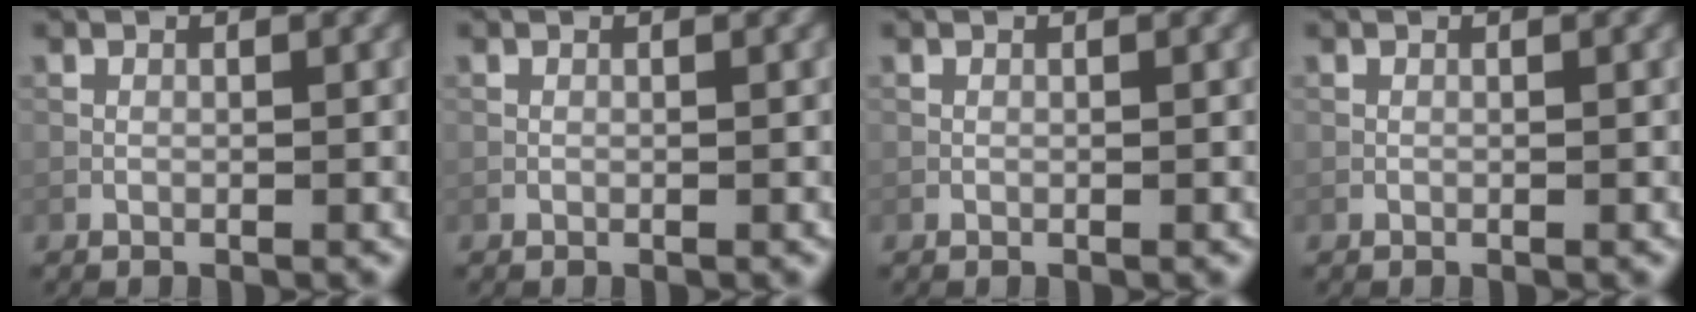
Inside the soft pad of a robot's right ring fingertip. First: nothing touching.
{"total": 0.0}
{"total": 0.0}
{"total": 0.0}